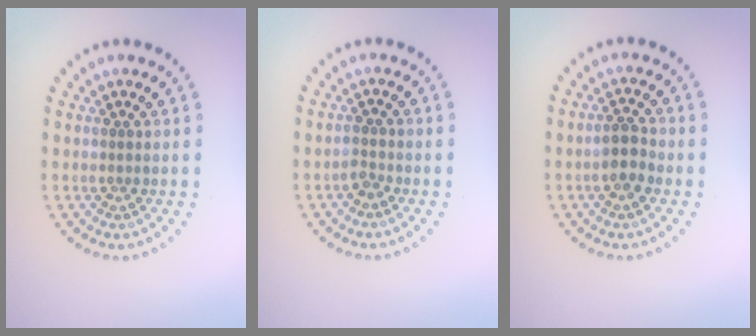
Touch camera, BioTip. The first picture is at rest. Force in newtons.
{"total": 1.0, "press": 0.8, "slide": 0.6}
{"total": 2.4, "press": 2.2, "slide": 0.8}